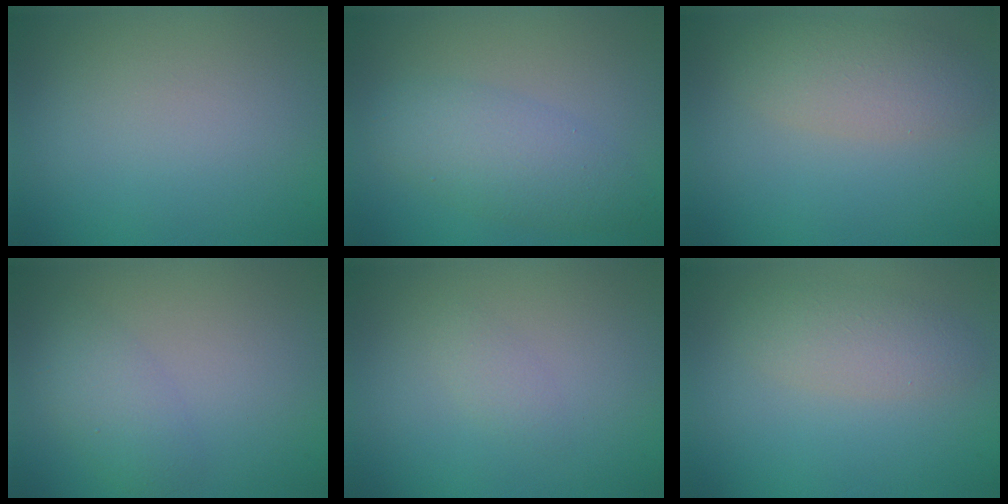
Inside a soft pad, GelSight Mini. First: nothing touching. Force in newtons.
{"total": 4.2, "press": 4.2, "slide": 0.1}
{"total": 3.6, "press": 3.6, "slide": 0.2}
{"total": 2.7, "press": 2.7, "slide": 0.1}
{"total": 1.0, "press": 1.0, "slide": 0.0}
{"total": 2.4, "press": 2.4, "slide": 0.1}